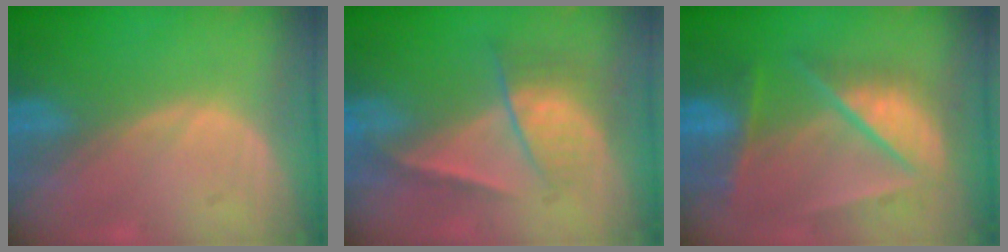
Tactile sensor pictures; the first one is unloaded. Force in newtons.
{"total": 7.1, "press": 6.0, "slide": 3.8}
{"total": 9.8, "press": 8.4, "slide": 5.0}